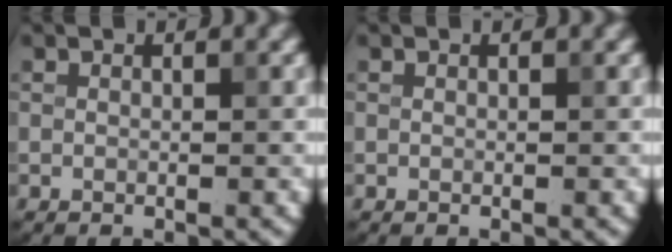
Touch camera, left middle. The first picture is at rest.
{"total": 0.0}